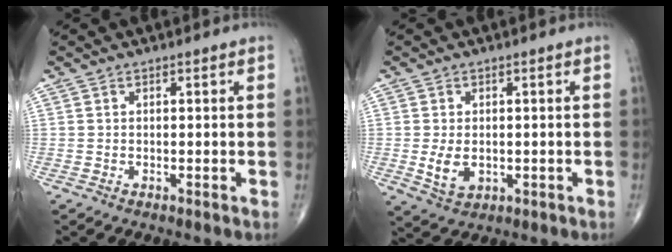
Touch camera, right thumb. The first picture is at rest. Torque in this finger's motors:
{"motor_torque": [-0.16, 0.16, 0.21, 0.48, 0.14]}